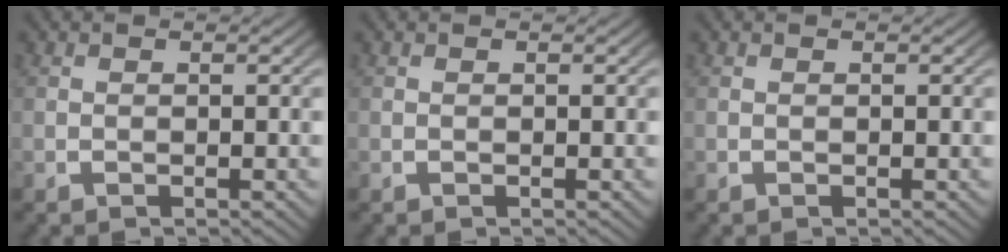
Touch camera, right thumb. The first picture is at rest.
{"total": 0.0}
{"total": 0.0}